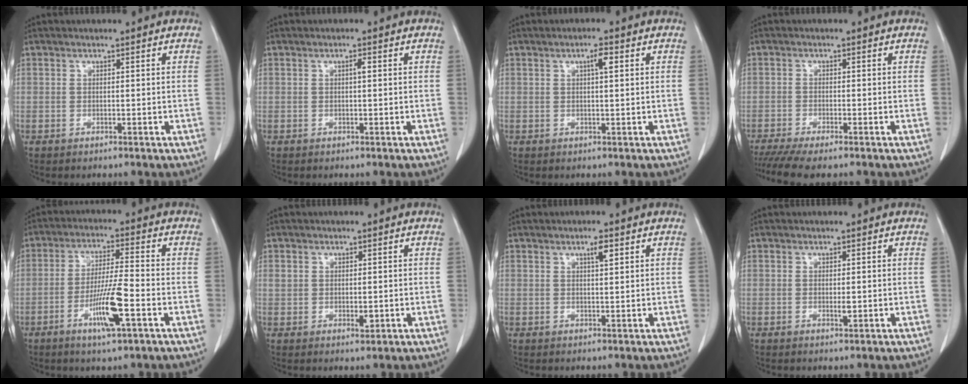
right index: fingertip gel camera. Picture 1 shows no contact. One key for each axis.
{"total": 0.8, "fx": 0.1, "fy": 0.1, "fz": 0.8, "tx": -0.015, "ty": 0.002, "tz": 0.002}
{"total": 2.2, "fx": 0.8, "fy": 0.3, "fz": 2.0, "tx": -0.035, "ty": 0.003, "tz": 0.012}
{"total": 5.6, "fx": -4.6, "fy": 0.1, "fz": 3.2, "tx": -0.049, "ty": -0.015, "tz": -0.079}
{"total": 8.8, "fx": -3.5, "fy": 0.2, "fz": 8.1, "tx": -0.153, "ty": -0.011, "tz": -0.065}
{"total": 2.5, "fx": 0.0, "fy": 1.7, "fz": 1.9, "tx": -0.030, "ty": -0.001, "tz": 0.006}
{"total": 2.0, "fx": 1.0, "fy": 0.2, "fz": 1.7, "tx": -0.032, "ty": 0.000, "tz": 0.017}
{"total": 1.0, "fx": -0.1, "fy": 0.2, "fz": 0.9, "tx": -0.018, "ty": -0.004, "tz": -0.001}